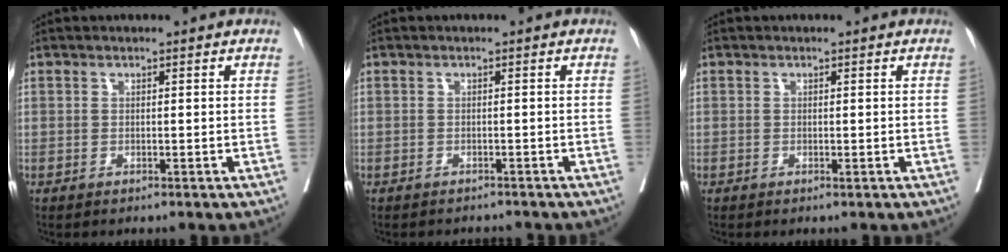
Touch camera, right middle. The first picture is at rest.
{"total": 2.7, "force": [-2.6, 0.6, 0.1], "torque": [0.001, -0.005, -0.035]}
{"total": 0.0}